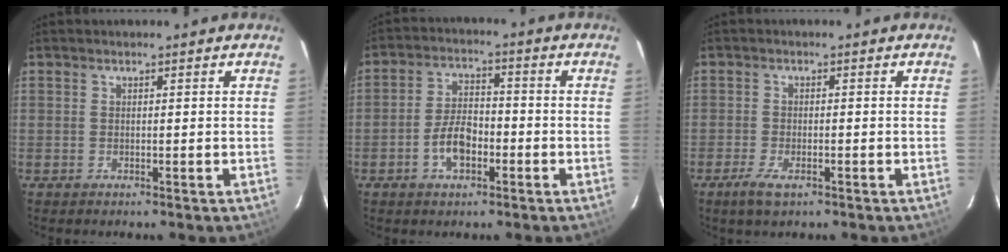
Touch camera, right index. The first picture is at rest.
{"total": 6.6, "force": [-2.8, 3.5, 4.9], "torque": [-0.098, 0.013, -0.046]}
{"total": 4.0, "force": [-2.5, 1.4, 2.8], "torque": [-0.069, -0.008, -0.047]}